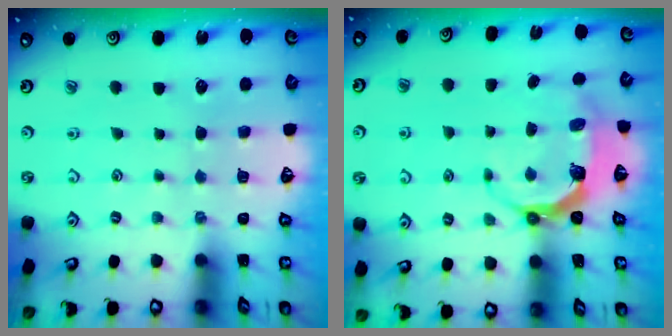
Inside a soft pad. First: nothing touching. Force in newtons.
{"total": 7.0, "press": 5.9, "slide": 3.8}